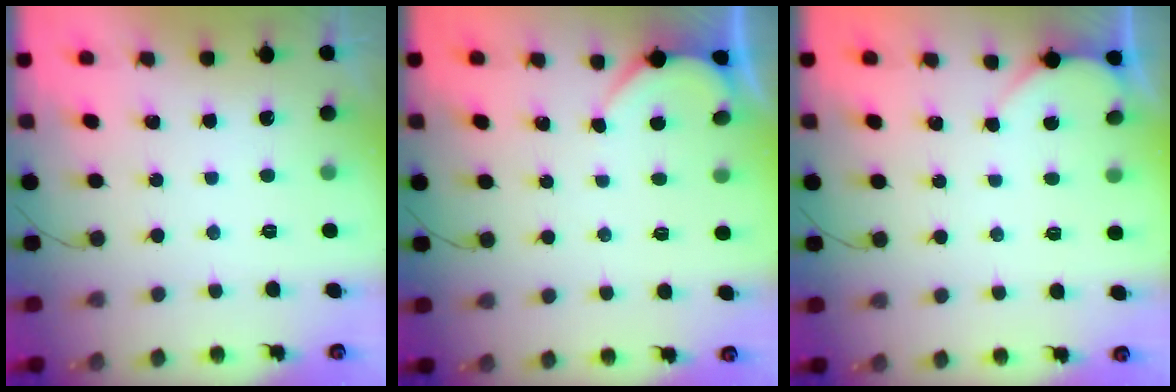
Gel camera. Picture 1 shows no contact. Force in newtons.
{"total": 2.1, "press": 2.1, "slide": 0.3}
{"total": 1.8, "press": 1.8, "slide": 0.2}